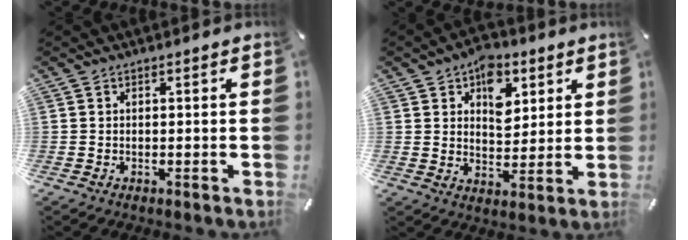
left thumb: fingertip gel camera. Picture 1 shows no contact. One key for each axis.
{"total": 8.8, "fx": 4.5, "fy": 6.2, "fz": 4.5, "tx": -0.041, "ty": -0.017, "tz": 0.073}